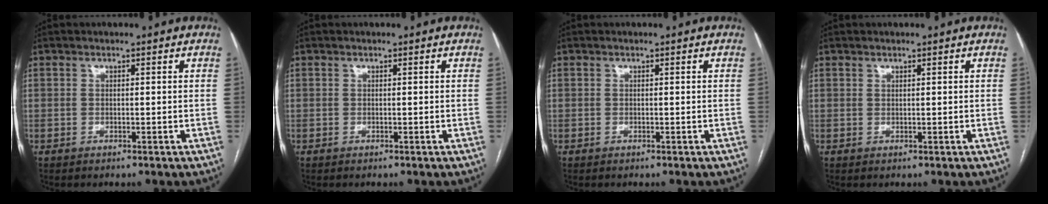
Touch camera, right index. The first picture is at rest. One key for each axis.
{"total": 0.0}
{"total": 0.0}
{"total": 0.0}